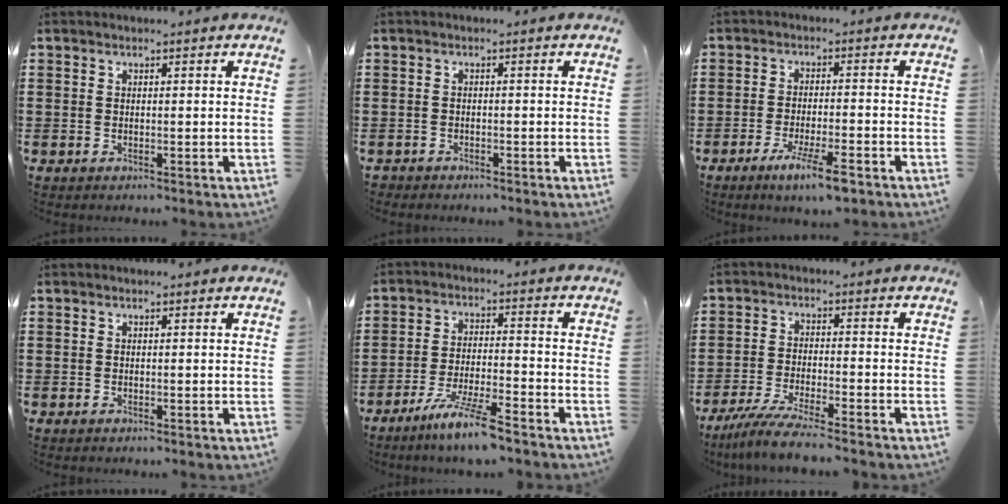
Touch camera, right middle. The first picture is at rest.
{"total": 1.0, "force": [-1.0, 0.2, 0.0], "torque": [-0.003, 0.002, -0.023]}
{"total": 6.1, "force": [-3.9, 0.7, 4.6], "torque": [-0.084, -0.009, -0.066]}
{"total": 0.0}
{"total": 7.4, "force": [-6.0, 0.1, 4.4], "torque": [-0.087, -0.010, -0.112]}
{"total": 5.8, "force": [-5.2, -0.4, 2.5], "torque": [-0.060, -0.021, -0.102]}